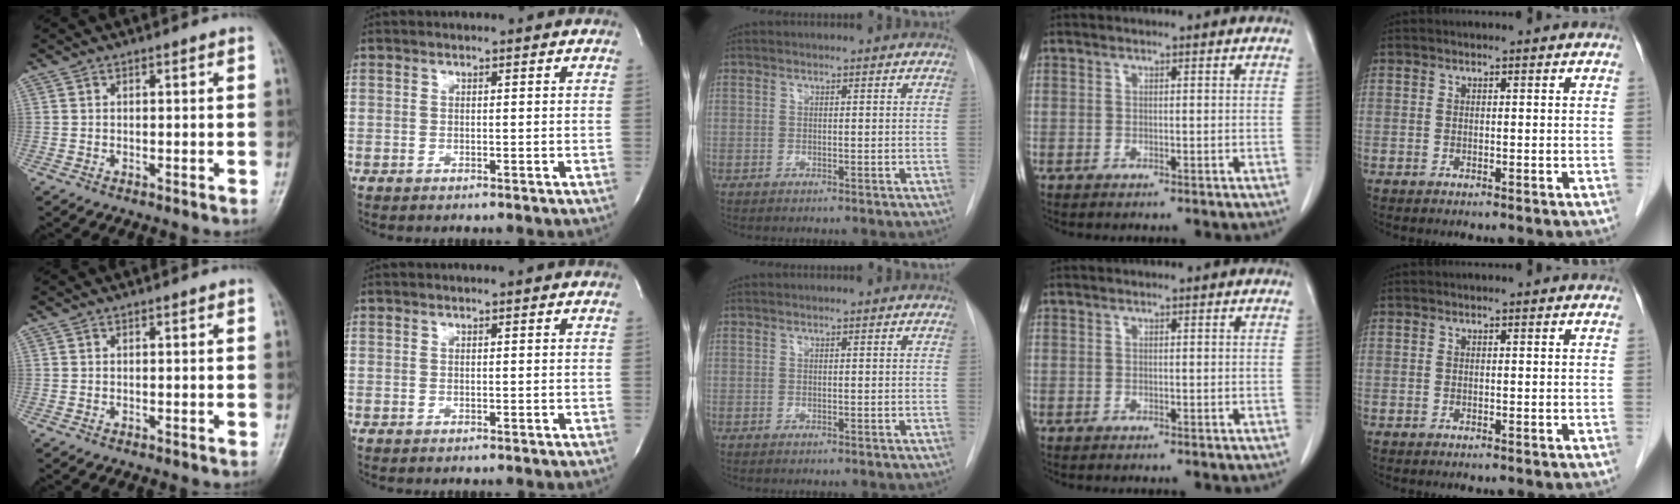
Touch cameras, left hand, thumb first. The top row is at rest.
{}